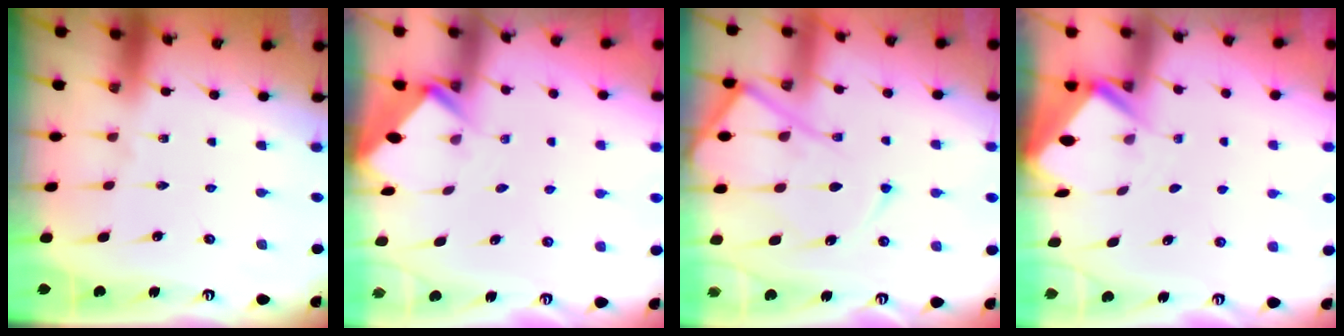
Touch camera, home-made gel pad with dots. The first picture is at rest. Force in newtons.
{"total": 2.7, "press": 2.7, "slide": 0.2}
{"total": 12.9, "press": 12.9, "slide": 1.5}
{"total": 3.0, "press": 3.0, "slide": 0.3}